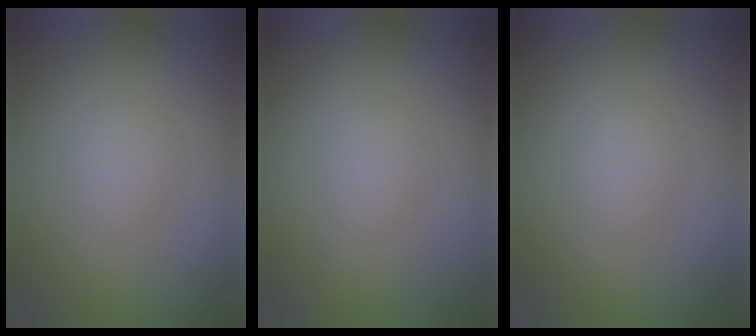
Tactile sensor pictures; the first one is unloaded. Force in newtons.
{"total": 0.0}
{"total": 0.0}